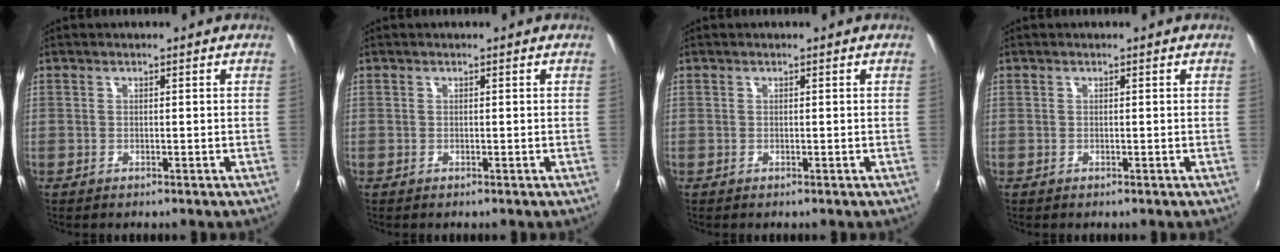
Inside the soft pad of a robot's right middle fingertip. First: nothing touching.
{"total": 0.0}
{"total": 0.0}
{"total": 0.0}